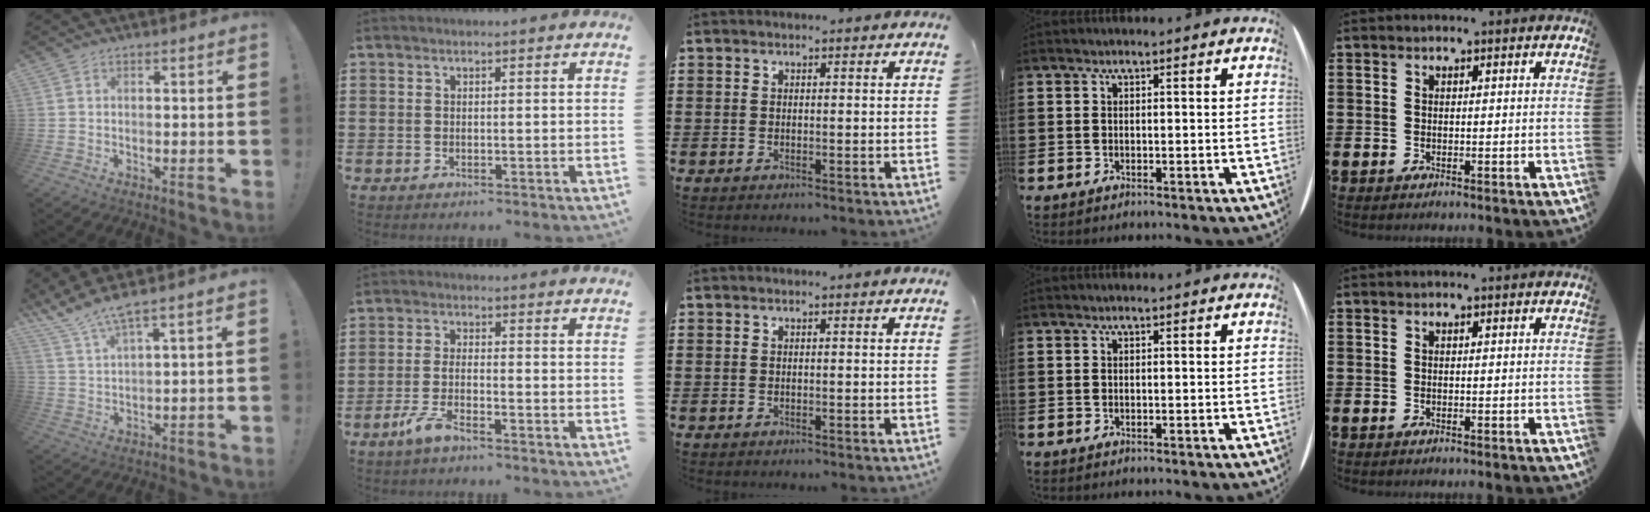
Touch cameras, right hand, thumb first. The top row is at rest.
{"thumb": {"total": 6.6, "force": [5.4, 0.1, 3.8], "torque": [-0.085, -0.030, 0.100]}, "index": {"total": 3.6, "force": [-2.5, 0.3, 2.6], "torque": [-0.065, -0.010, -0.051]}}